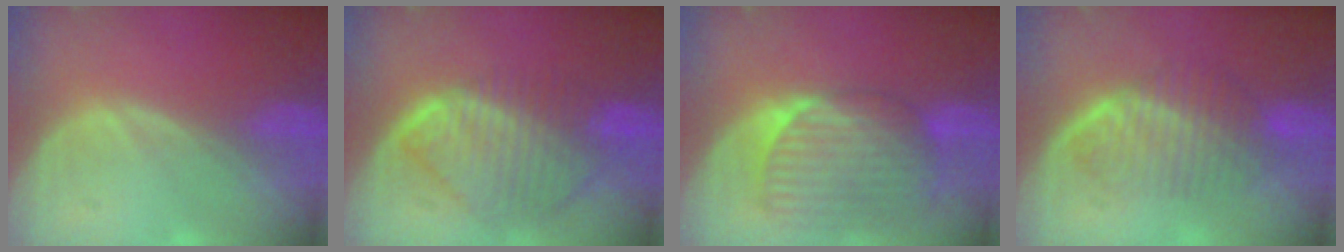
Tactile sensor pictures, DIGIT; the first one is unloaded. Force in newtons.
{"total": 10.0, "press": 8.7, "slide": 4.9}
{"total": 9.9, "press": 8.5, "slide": 5.0}
{"total": 6.8, "press": 6.5, "slide": 1.8}